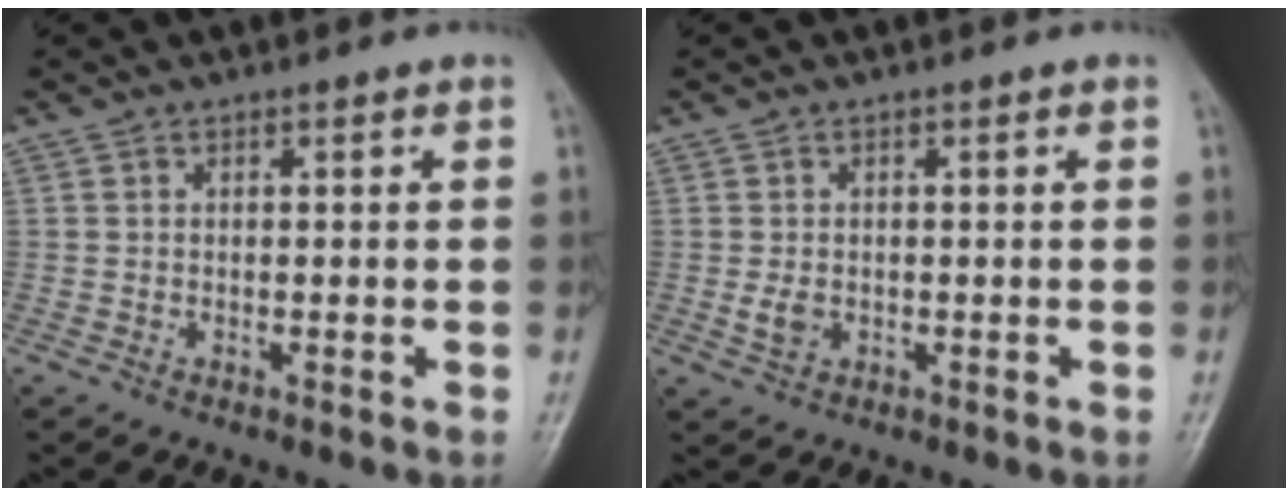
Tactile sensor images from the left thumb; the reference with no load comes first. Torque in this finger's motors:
{"motor_torque": [-0.20, -0.16, 0.31, 0.24, 0.09]}